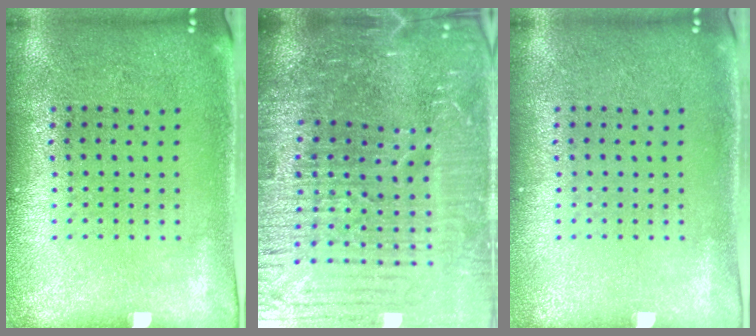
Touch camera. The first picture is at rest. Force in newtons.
{"total": 6.9, "press": 6.0, "slide": 3.4}
{"total": 0.0}